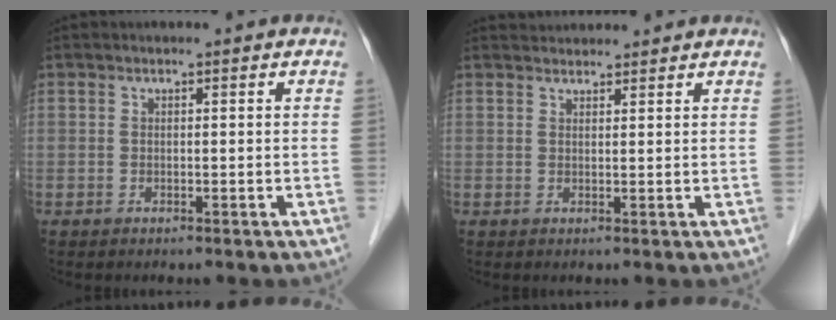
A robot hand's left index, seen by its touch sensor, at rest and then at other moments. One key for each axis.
{"total": 3.4, "fx": 3.3, "fy": 0.5, "fz": 0.2, "tx": -0.008, "ty": 0.032, "tz": 0.052}